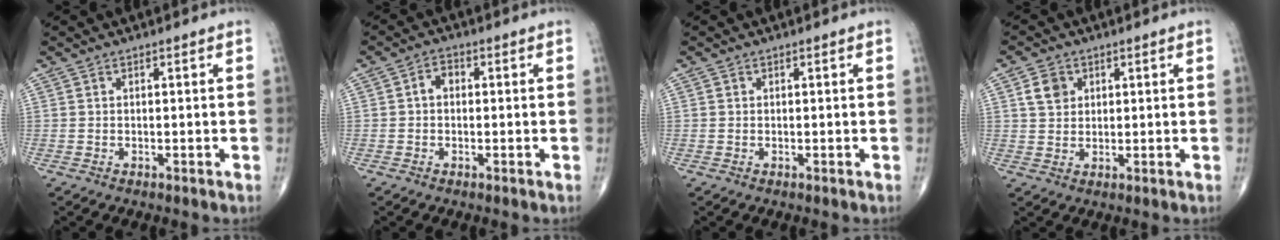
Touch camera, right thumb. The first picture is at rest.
{"total": 2.7, "force": [0.0, 2.0, 1.8], "torque": [-0.020, 0.014, -0.008]}
{"total": 0.0}
{"total": 4.5, "force": [1.6, 3.6, 2.1], "torque": [-0.021, -0.003, 0.029]}